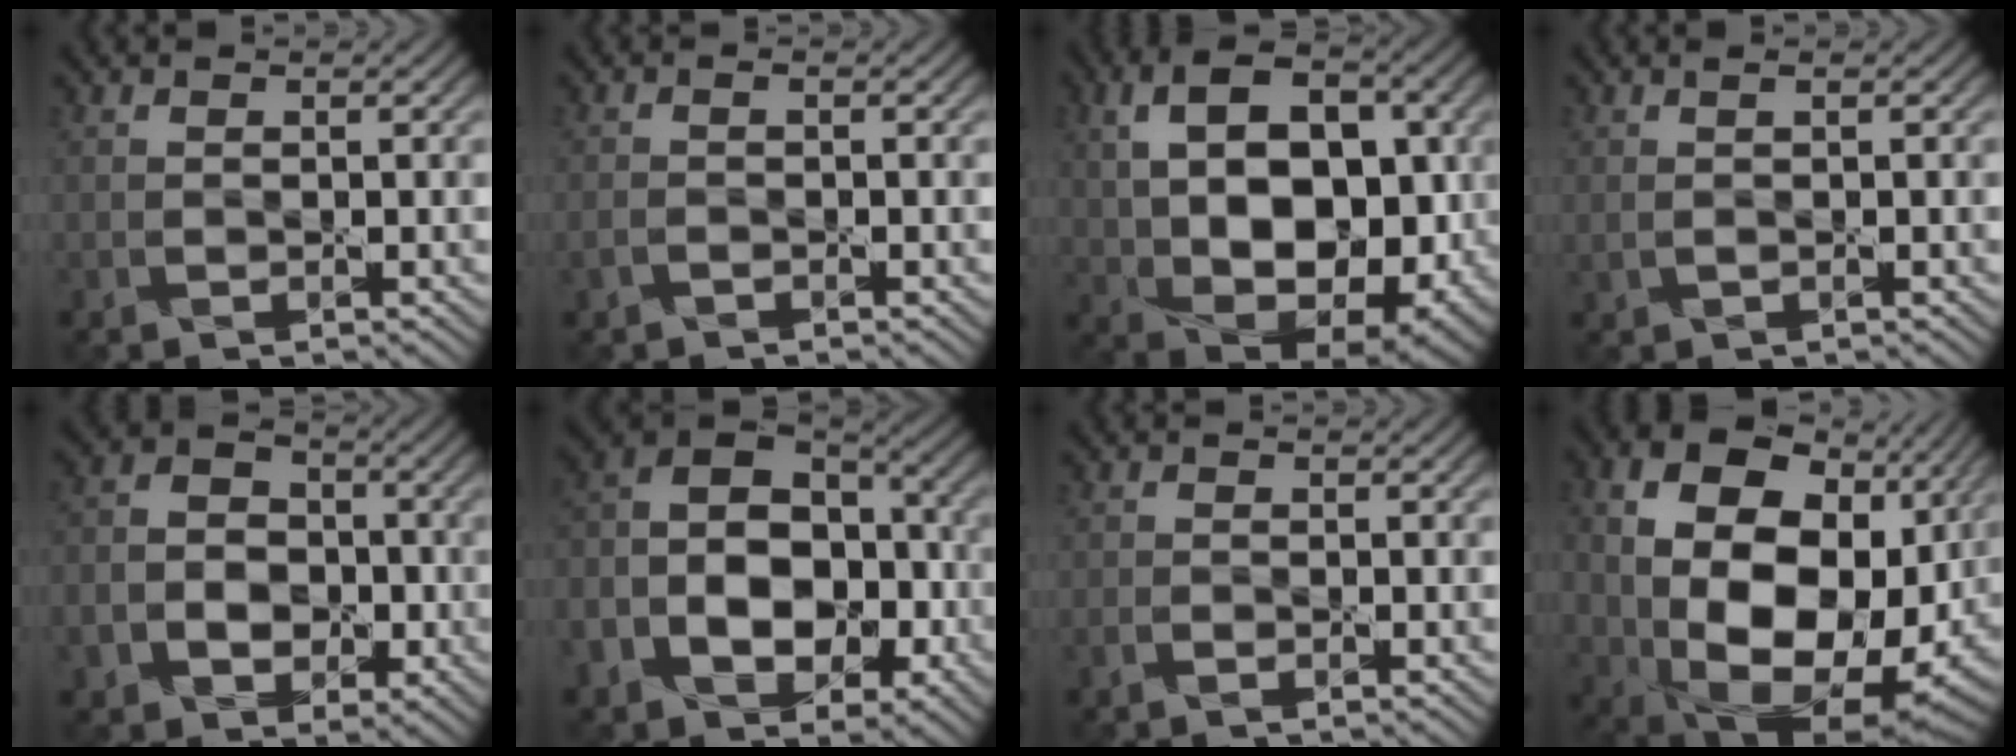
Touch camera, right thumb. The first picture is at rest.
{"total": 1.2, "force": [-0.8, 0.4, 0.9], "torque": [-0.023, -0.001, -0.019]}
{"total": 16.9, "force": [0.6, 10.8, 13.0], "torque": [-0.216, -0.007, 0.018]}
{"total": 1.2, "force": [0.4, 0.3, 1.1], "torque": [-0.024, 0.002, 0.006]}
{"total": 9.1, "force": [-2.7, 7.4, 4.5], "torque": [-0.097, -0.020, -0.065]}
{"total": 15.0, "force": [-4.4, 10.2, 10.0], "torque": [-0.200, -0.013, -0.070]}
{"total": 1.3, "force": [-0.8, 0.5, 0.9], "torque": [-0.021, -0.002, -0.016]}
{"total": 18.6, "force": [1.3, 12.9, 13.4], "torque": [-0.272, -0.039, 0.054]}